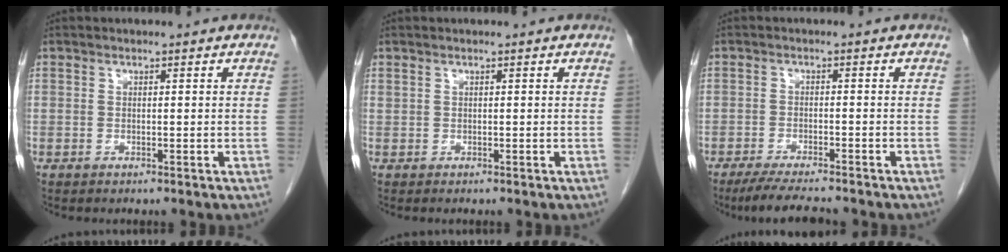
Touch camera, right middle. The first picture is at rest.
{"total": 0.0}
{"total": 7.2, "force": [-6.3, 0.6, 3.4], "torque": [-0.055, -0.019, -0.103]}